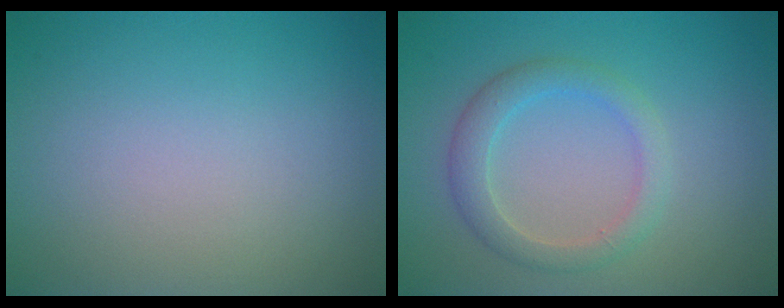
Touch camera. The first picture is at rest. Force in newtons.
{"total": 2.9, "press": 2.9, "slide": 0.1}